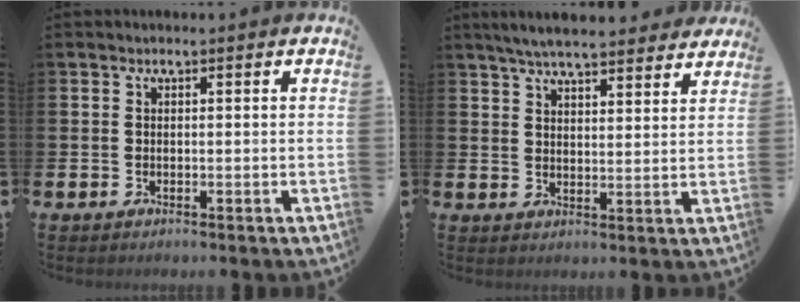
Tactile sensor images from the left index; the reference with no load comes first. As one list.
[{"total": 6.0, "force": [5.7, 0.7, 1.5], "torque": [-0.039, -0.027, 0.103]}]